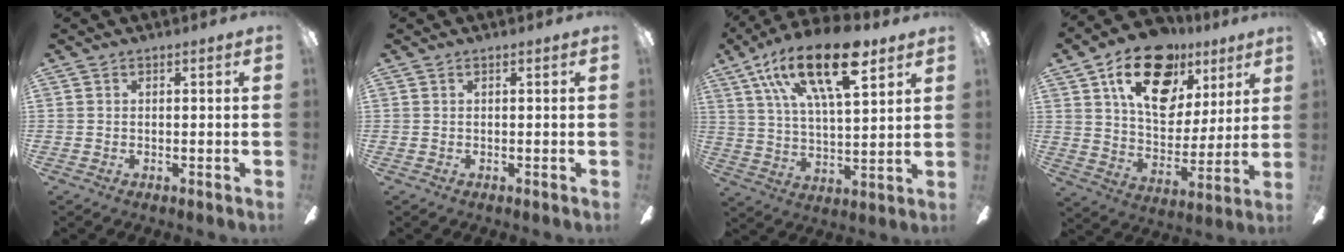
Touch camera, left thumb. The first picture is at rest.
{"total": 0.0}
{"total": 22.1, "force": [12.4, 8.5, 16.2], "torque": [-0.294, -0.044, 0.201]}
{"total": 22.0, "force": [11.8, 13.3, 13.0], "torque": [-0.202, -0.050, 0.207]}